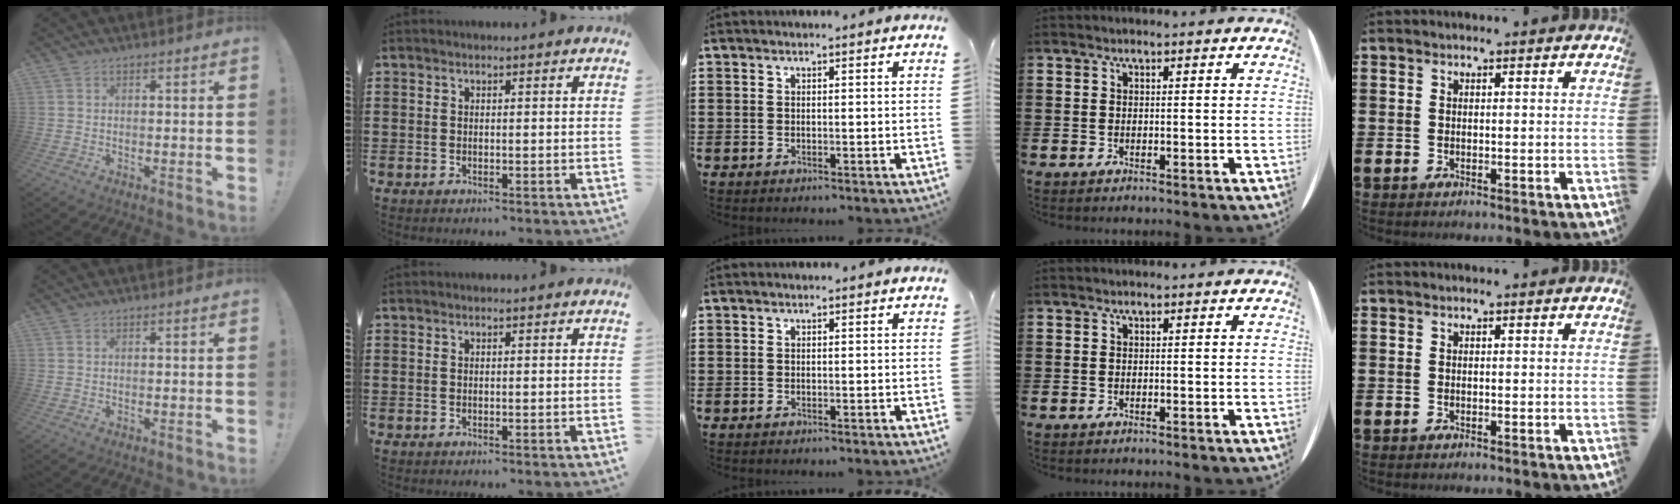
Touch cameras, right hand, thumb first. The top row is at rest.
{}